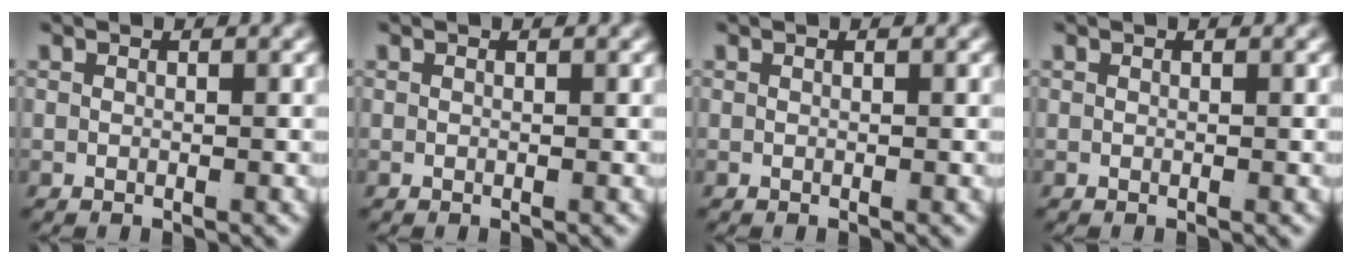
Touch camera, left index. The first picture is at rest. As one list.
[{"total": 0.0}, {"total": 0.0}, {"total": 0.0}]